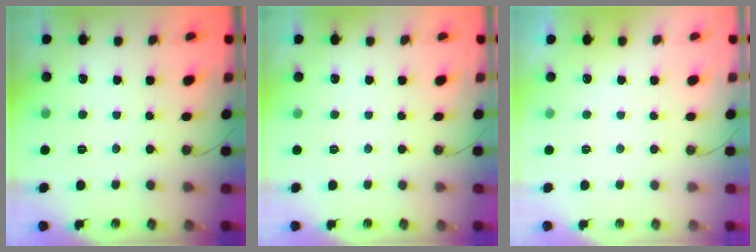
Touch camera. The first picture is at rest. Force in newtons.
{"total": 1.2, "press": 1.1, "slide": 0.3}
{"total": 0.0}